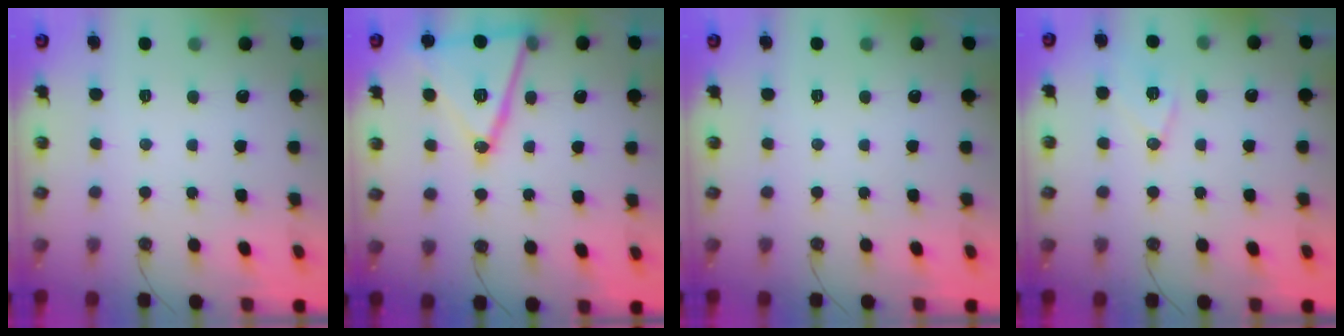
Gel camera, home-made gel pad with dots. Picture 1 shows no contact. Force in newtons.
{"total": 19.0, "press": 18.7, "slide": 3.4}
{"total": 0.0}
{"total": 9.0, "press": 8.6, "slide": 2.7}